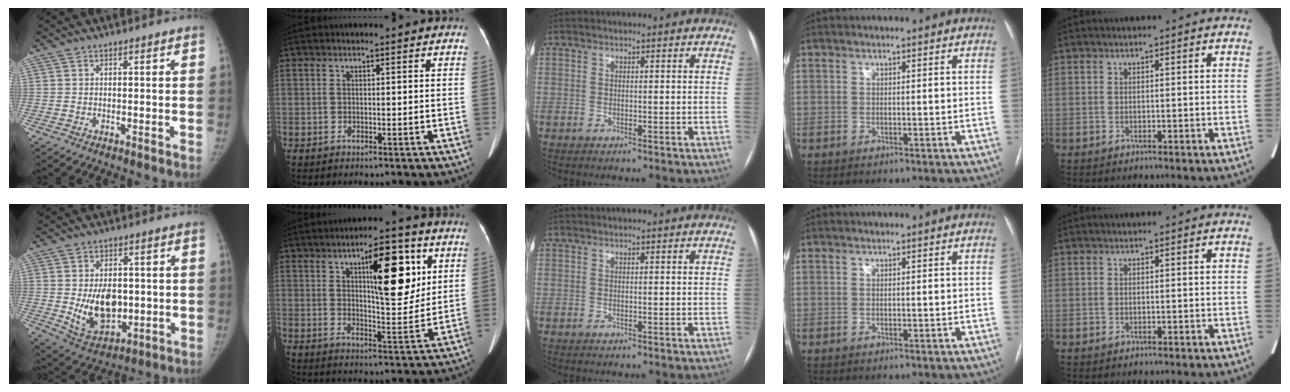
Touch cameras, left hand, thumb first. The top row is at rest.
{"thumb": {"total": 11.8, "force": [-0.6, 7.9, 8.8], "torque": [-0.111, -0.013, 0.009]}, "index": {"total": 12.3, "force": [4.7, 3.4, 10.8], "torque": [-0.158, 0.008, 0.072]}}